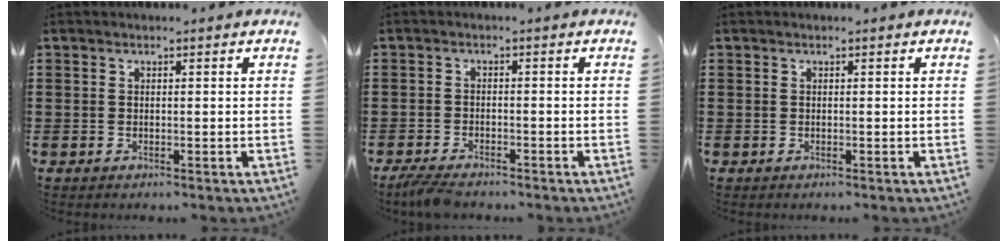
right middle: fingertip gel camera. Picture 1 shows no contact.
{"total": 2.9, "force": [-2.6, 0.5, 1.0], "torque": [-0.033, -0.002, -0.057]}
{"total": 0.0}